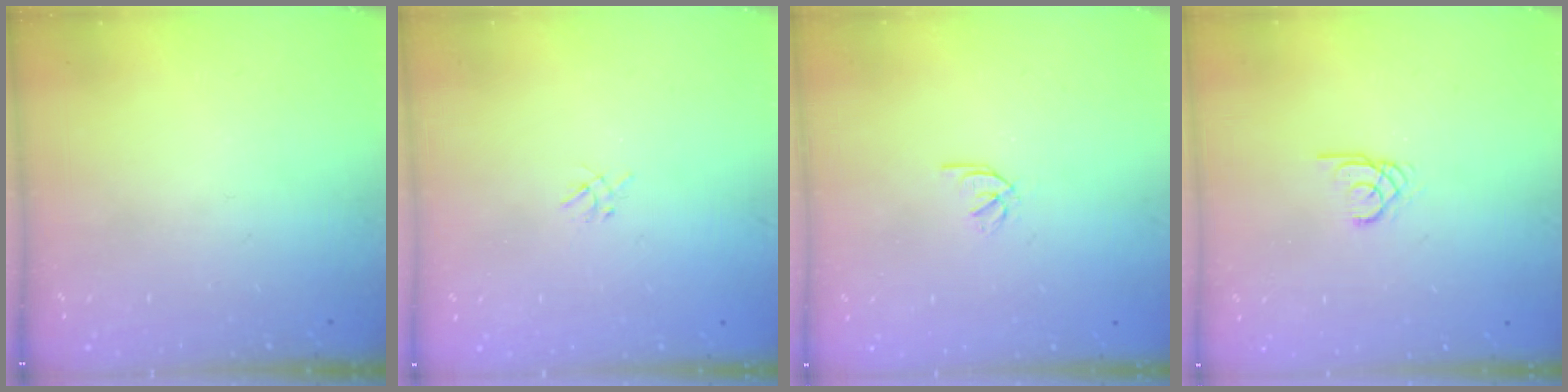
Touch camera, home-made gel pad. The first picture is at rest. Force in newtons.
{"total": 2.0, "press": 2.0, "slide": 0.4}
{"total": 1.9, "press": 1.9, "slide": 0.3}
{"total": 1.9, "press": 1.9, "slide": 0.1}